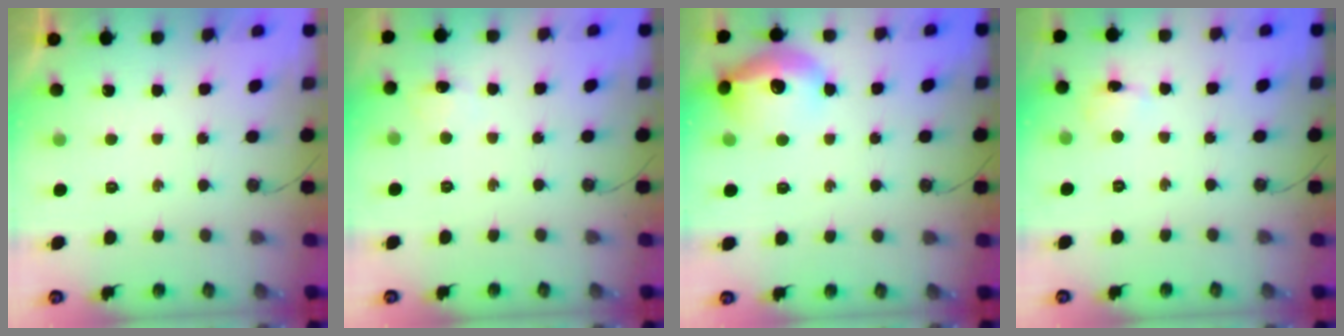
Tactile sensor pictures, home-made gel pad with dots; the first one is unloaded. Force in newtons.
{"total": 6.1, "press": 6.0, "slide": 1.1}
{"total": 14.8, "press": 14.7, "slide": 1.1}
{"total": 3.3, "press": 3.3, "slide": 0.6}